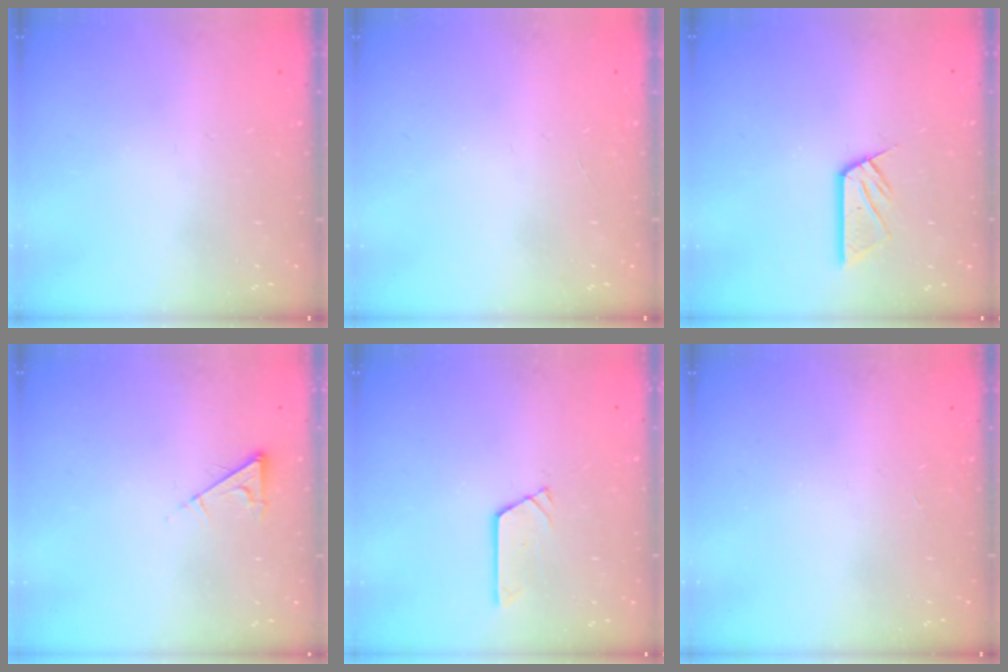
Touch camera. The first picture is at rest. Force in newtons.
{"total": 0.0}
{"total": 9.6, "press": 9.6, "slide": 0.9}
{"total": 5.8, "press": 5.8, "slide": 0.8}
{"total": 2.4, "press": 2.4, "slide": 0.1}
{"total": 0.0}